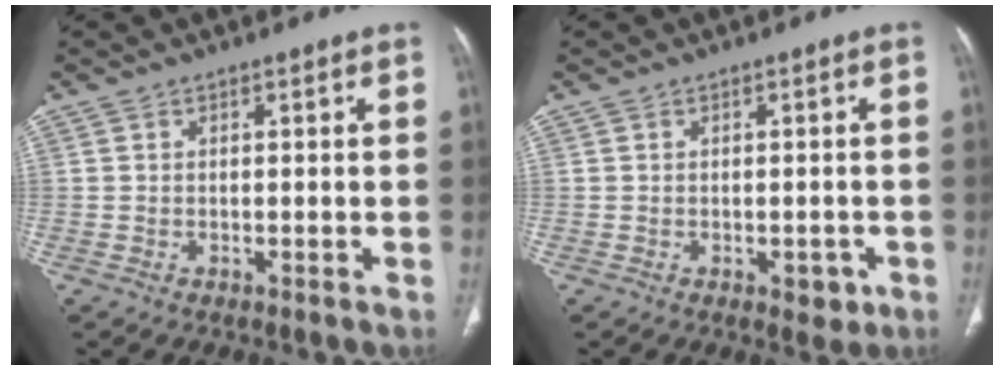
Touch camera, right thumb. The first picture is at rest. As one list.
[{"total": 2.8, "force": [-1.1, 1.7, 1.9], "torque": [-0.006, 0.003, -0.010]}]